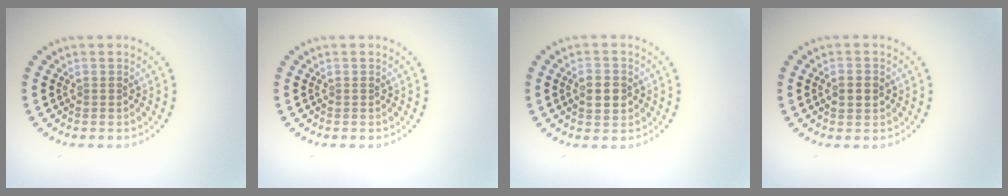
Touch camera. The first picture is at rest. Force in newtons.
{"total": 0.0}
{"total": 2.8, "press": 2.8, "slide": 0.0}
{"total": 2.2, "press": 2.2, "slide": 0.1}